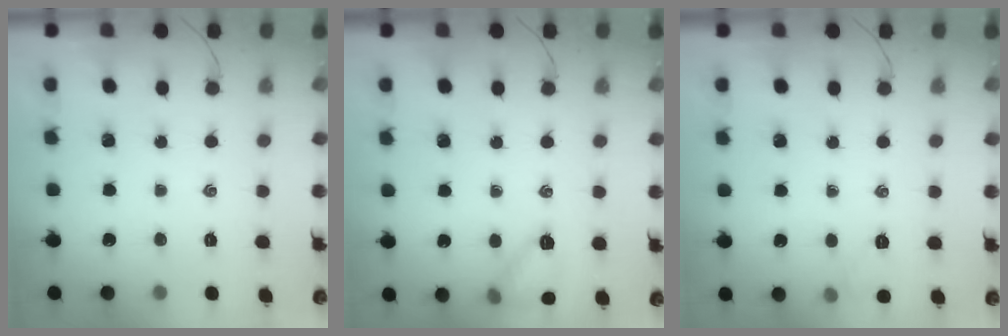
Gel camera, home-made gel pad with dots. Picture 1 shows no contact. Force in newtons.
{"total": 9.1, "press": 9.1, "slide": 0.6}
{"total": 4.7, "press": 4.5, "slide": 1.1}